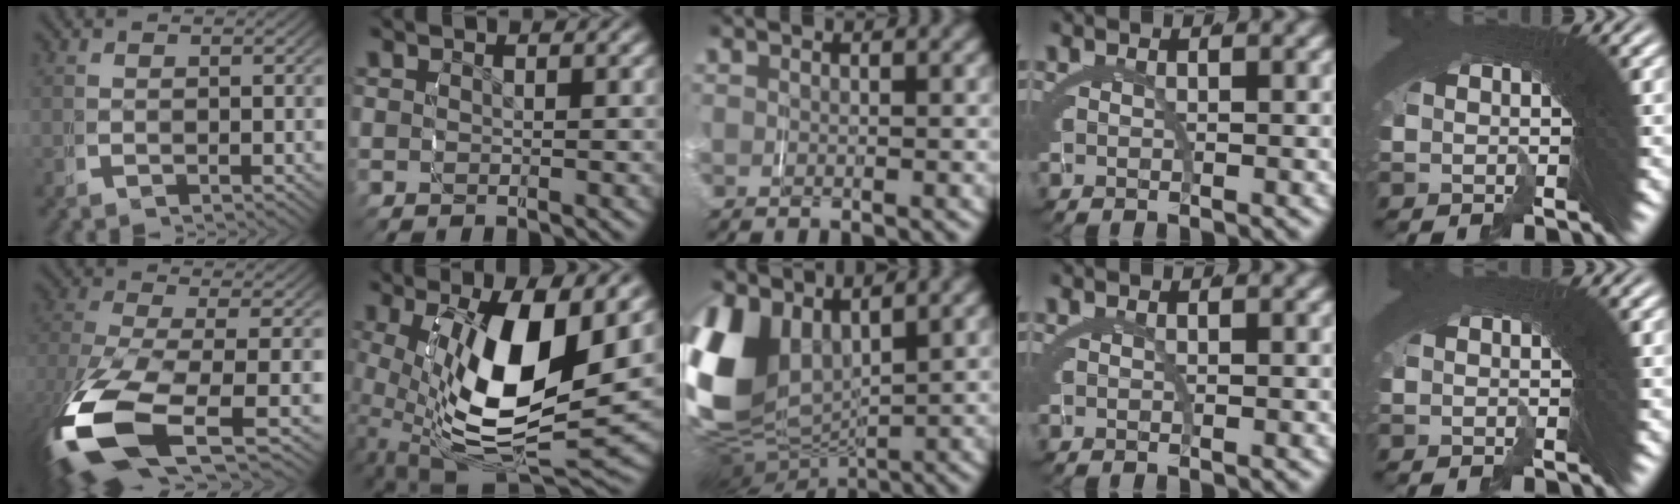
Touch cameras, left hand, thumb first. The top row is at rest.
{"thumb": {"total": 12.7, "force": [-4.2, 6.6, 10.0], "torque": [-0.239, -0.050, -0.036]}, "index": {"total": 13.4, "force": [-0.4, 6.7, 11.6], "torque": [-0.223, -0.032, 0.013]}, "middle": {"total": 14.0, "force": [0.4, 10.5, 9.3], "torque": [-0.225, -0.029, 0.016]}}